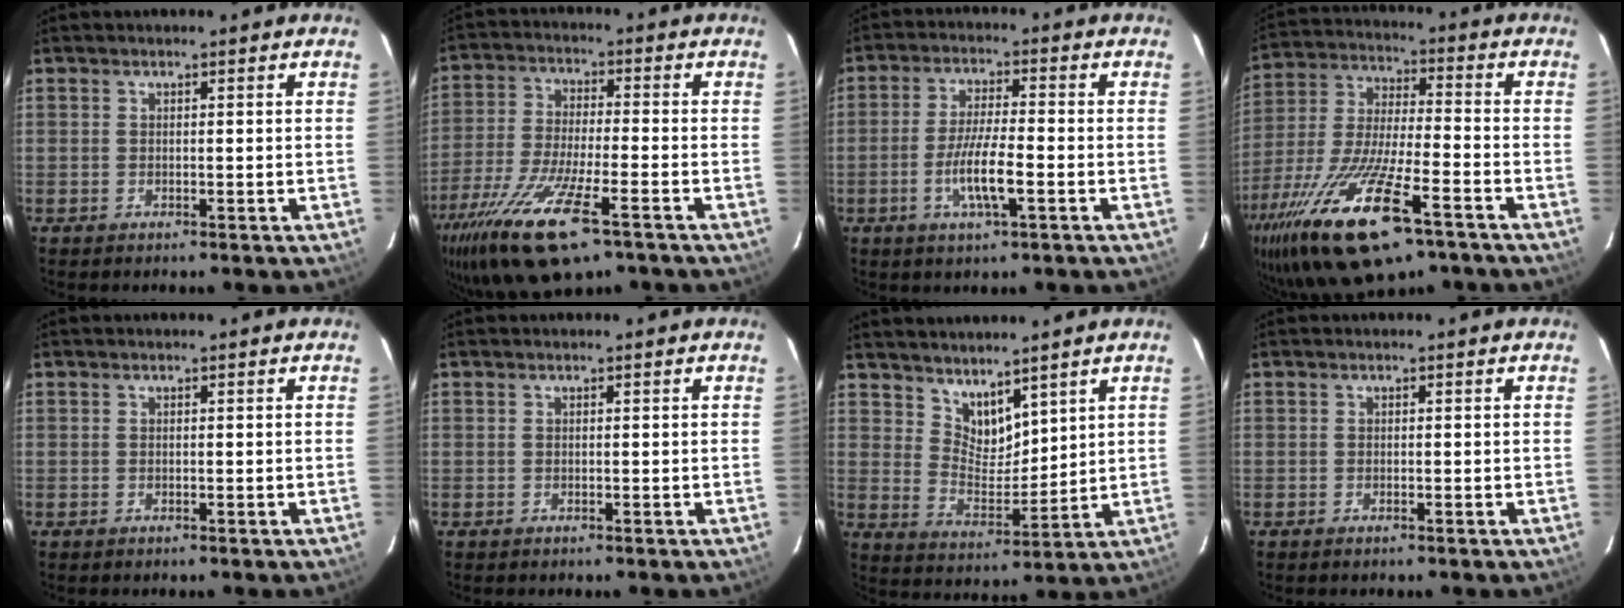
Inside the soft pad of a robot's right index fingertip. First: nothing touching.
{"total": 17.9, "force": [-10.8, 4.9, 13.5], "torque": [-0.275, -0.056, -0.200]}
{"total": 7.3, "force": [-2.6, 0.9, 6.8], "torque": [-0.134, -0.007, -0.050]}
{"total": 24.7, "force": [-14.6, 7.3, 18.6], "torque": [-0.383, -0.058, -0.261]}
{"total": 0.0}
{"total": 0.0}
{"total": 7.4, "force": [6.0, 3.4, 2.8], "torque": [-0.039, -0.001, 0.119]}
{"total": 0.0}